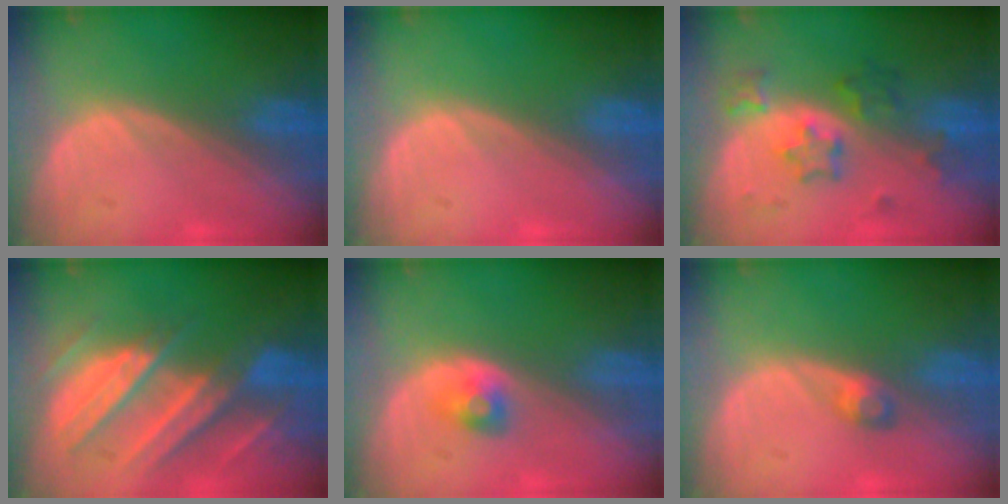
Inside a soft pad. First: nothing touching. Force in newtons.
{"total": 0.0}
{"total": 5.9, "press": 5.8, "slide": 1.0}
{"total": 10.3, "press": 9.2, "slide": 4.7}
{"total": 2.4, "press": 2.2, "slide": 0.7}
{"total": 2.0, "press": 1.7, "slide": 1.1}